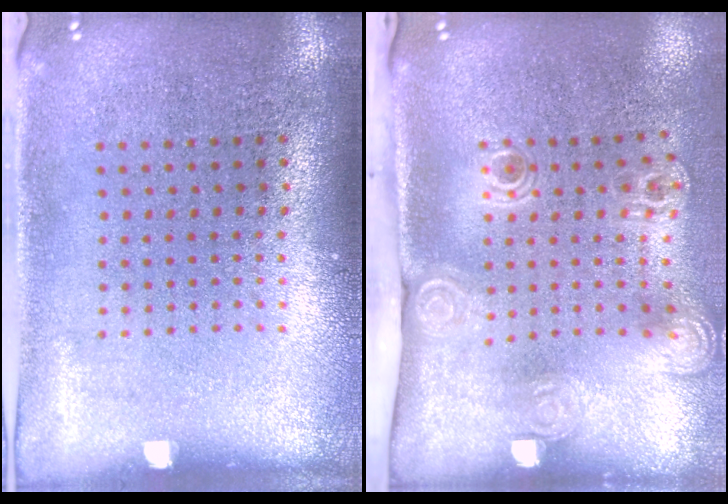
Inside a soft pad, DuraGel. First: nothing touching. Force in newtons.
{"total": 2.1, "press": 1.5, "slide": 1.5}